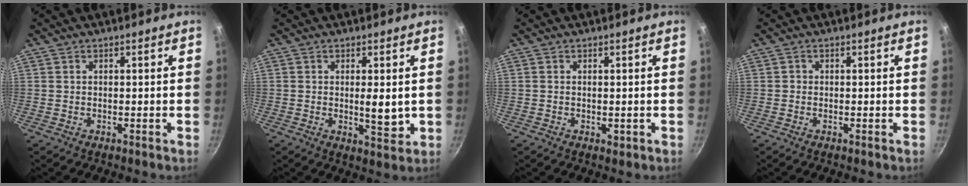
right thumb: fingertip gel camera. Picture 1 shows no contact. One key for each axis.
{"total": 4.8, "fx": 0.2, "fy": 1.7, "fz": 4.5, "tx": -0.066, "ty": -0.014, "tz": 0.007}
{"total": 1.0, "fx": -0.1, "fy": 0.5, "fz": 0.8, "tx": -0.011, "ty": -0.003, "tz": -0.001}
{"total": 0.5, "fx": -0.2, "fy": 0.5, "fz": 0.0, "tx": 0.001, "ty": 0.002, "tz": -0.005}